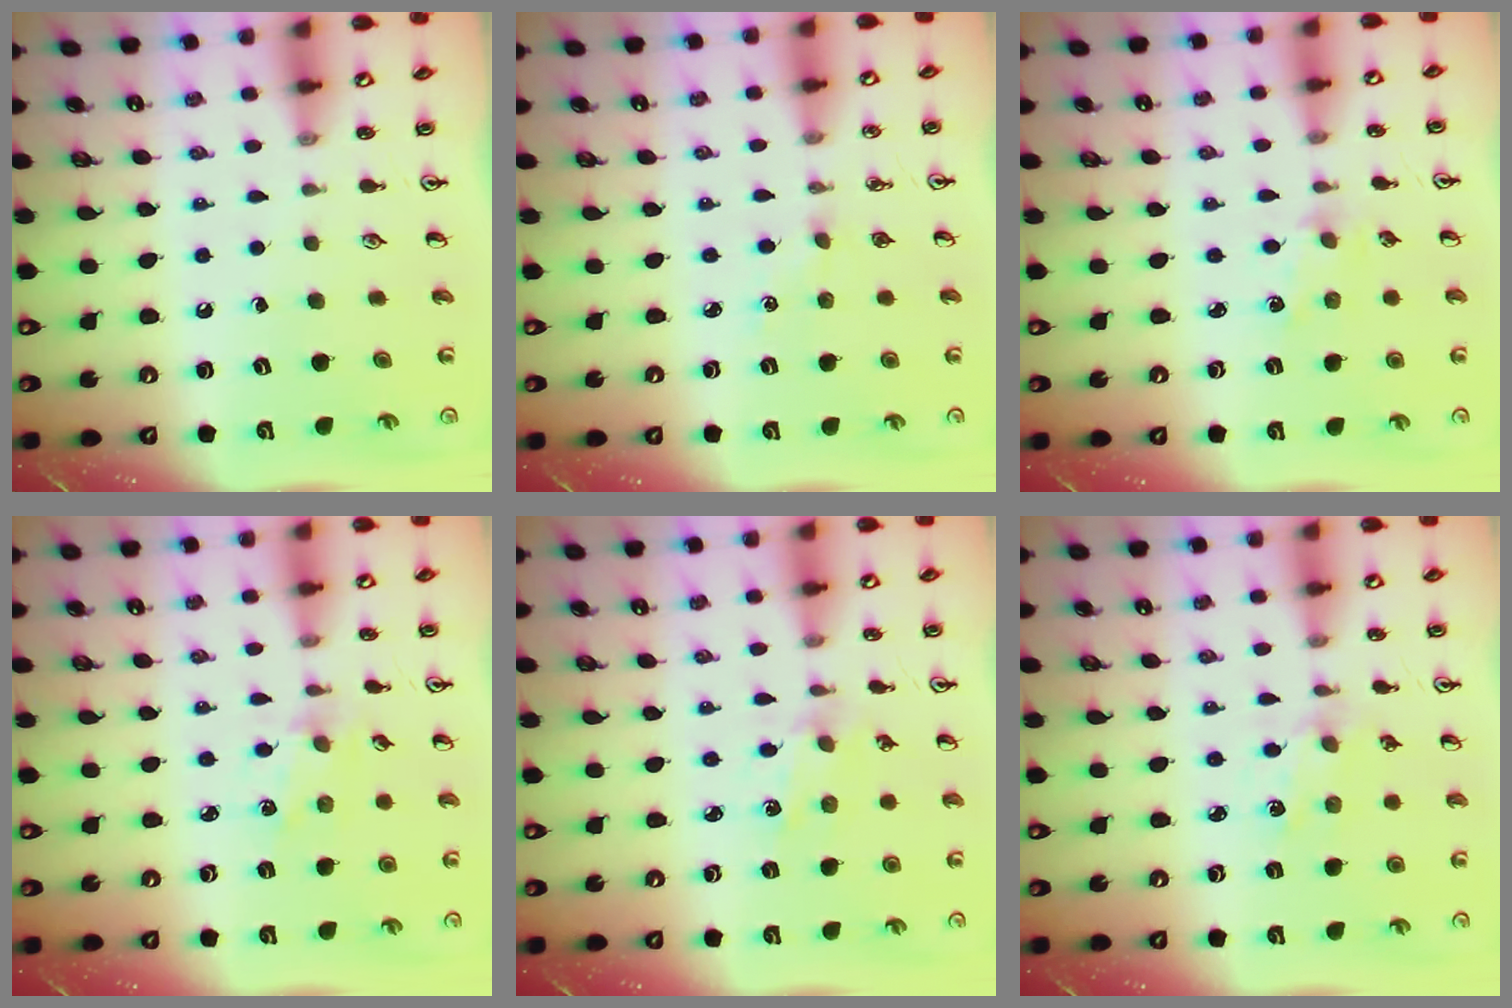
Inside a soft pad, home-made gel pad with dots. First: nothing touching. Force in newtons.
{"total": 1.8, "press": 1.8, "slide": 0.3}
{"total": 1.9, "press": 1.8, "slide": 0.4}
{"total": 1.6, "press": 1.5, "slide": 0.3}
{"total": 1.3, "press": 1.3, "slide": 0.3}
{"total": 1.0, "press": 1.0, "slide": 0.2}